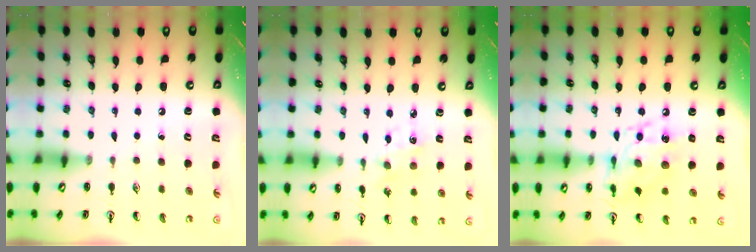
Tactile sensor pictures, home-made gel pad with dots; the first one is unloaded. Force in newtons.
{"total": 3.3, "press": 3.3, "slide": 0.4}
{"total": 12.9, "press": 12.9, "slide": 0.9}